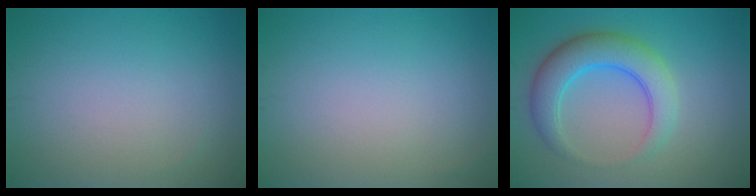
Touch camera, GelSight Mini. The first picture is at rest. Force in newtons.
{"total": 0.0}
{"total": 5.6, "press": 5.6, "slide": 0.2}